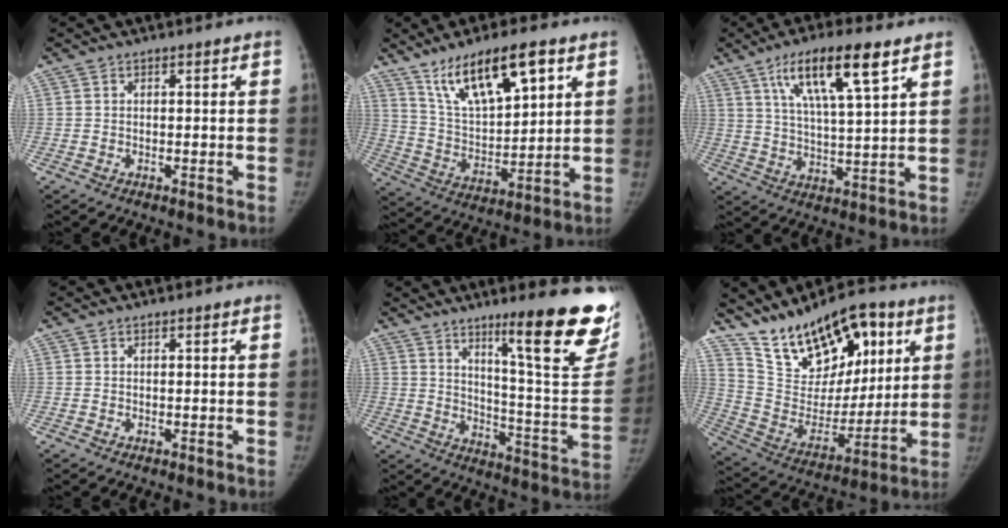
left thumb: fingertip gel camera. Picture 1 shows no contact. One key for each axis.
{"total": 15.8, "fx": 9.3, "fy": 5.5, "fz": 11.6, "tx": -0.175, "ty": -0.038, "tz": 0.177}
{"total": 13.8, "fx": 7.4, "fy": 2.8, "fz": 11.3, "tx": -0.194, "ty": -0.023, "tz": 0.133}
{"total": 0.0}
{"total": 22.8, "fx": 14.4, "fy": 3.3, "fz": 17.4, "tx": -0.197, "ty": -0.094, "tz": 0.214}
{"total": 21.8, "fx": 12.5, "fy": 11.5, "fz": 13.6, "tx": -0.178, "ty": -0.047, "tz": 0.227}